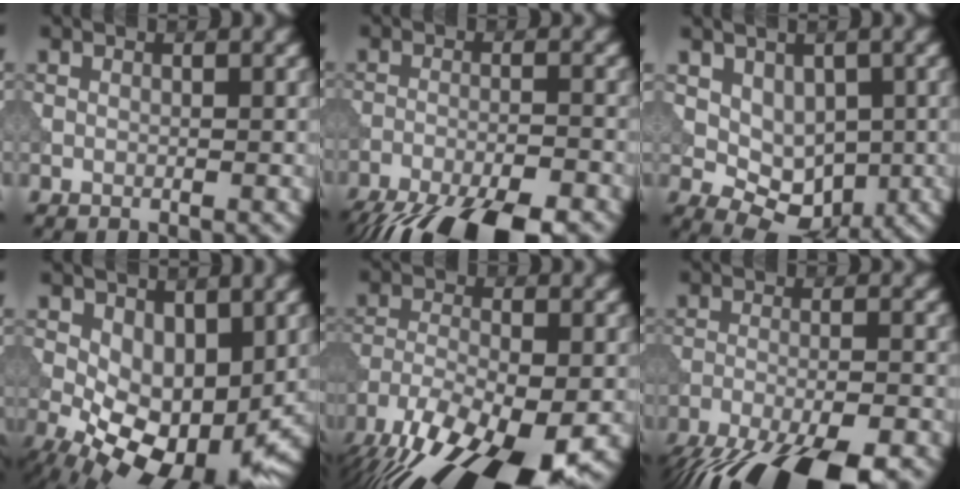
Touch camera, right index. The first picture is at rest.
{"total": 11.9, "force": [-10.1, 3.2, 5.4], "torque": [-0.098, -0.048, -0.146]}
{"total": 4.7, "force": [0.2, 3.4, 3.3], "torque": [-0.047, -0.011, 0.014]}
{"total": 8.4, "force": [-1.8, 4.7, 6.7], "torque": [-0.117, -0.020, -0.027]}
{"total": 14.8, "force": [-10.1, 5.3, 9.3], "torque": [-0.169, -0.041, -0.162]}
{"total": 13.6, "force": [-11.3, 4.0, 6.5], "torque": [-0.113, -0.053, -0.157]}